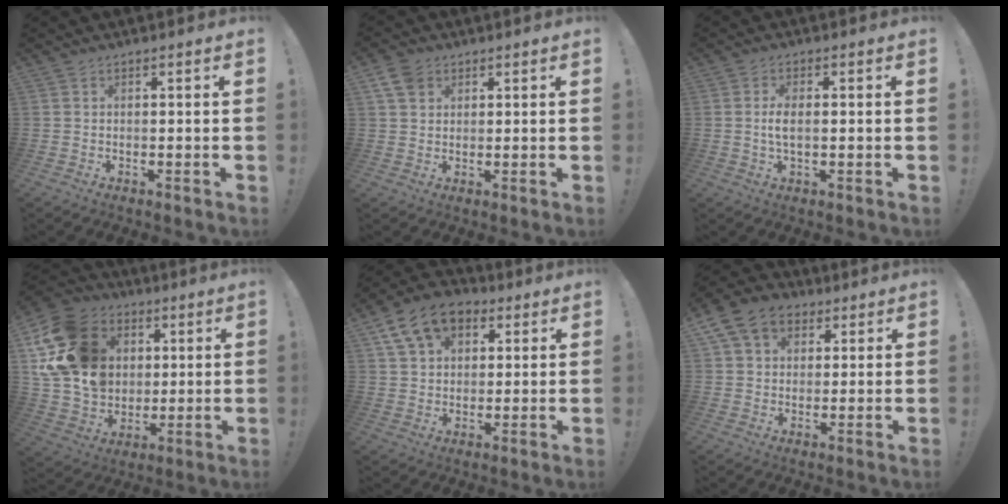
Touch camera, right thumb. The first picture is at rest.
{"total": 5.9, "force": [3.0, 4.2, 2.8], "torque": [-0.048, -0.005, 0.060]}
{"total": 4.2, "force": [-0.2, 1.7, 3.8], "torque": [-0.077, -0.003, -0.009]}
{"total": 21.0, "force": [5.6, 16.8, 11.3], "torque": [-0.214, -0.016, 0.123]}
{"total": 13.6, "force": [6.1, 9.7, 7.3], "torque": [-0.119, -0.018, 0.121]}
{"total": 11.9, "force": [5.1, 9.1, 5.7], "torque": [-0.097, -0.008, 0.105]}